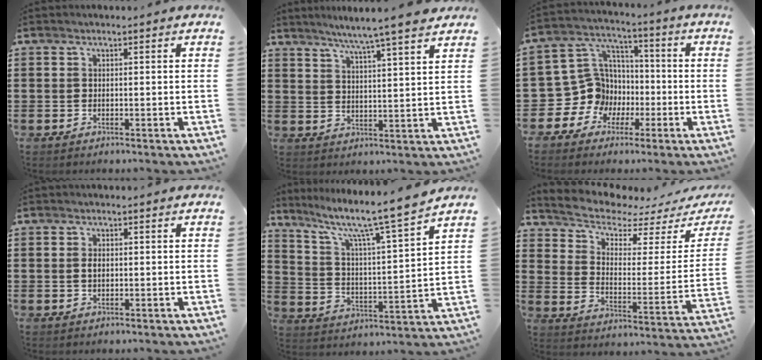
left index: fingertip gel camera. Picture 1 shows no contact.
{"total": 5.5, "force": [4.7, -1.2, 2.7], "torque": [-0.068, -0.027, 0.077]}
{"total": 10.3, "force": [-1.9, 9.9, 2.2], "torque": [-0.104, -0.001, -0.029]}
{"total": 1.4, "force": [0.1, 0.7, 1.2], "torque": [-0.026, 0.004, 0.001]}
{"total": 8.5, "force": [6.9, -0.2, 5.1], "torque": [-0.120, -0.054, 0.102]}
{"total": 4.9, "force": [4.2, 1.2, 2.2], "torque": [-0.067, -0.036, 0.068]}